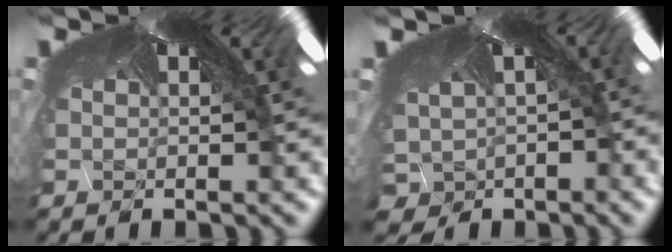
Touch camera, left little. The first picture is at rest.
{"total": 3.6, "force": [-3.2, 1.4, -0.8], "torque": [-0.040, -0.041, -0.012]}